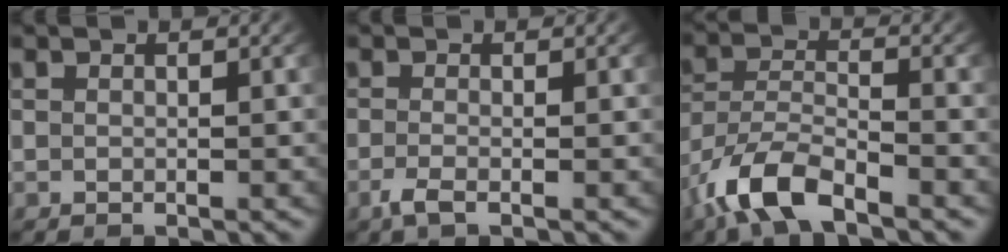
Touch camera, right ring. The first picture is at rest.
{"total": 1.9, "force": [-1.3, 0.4, 1.3], "torque": [-0.037, -0.014, -0.020]}
{"total": 4.5, "force": [-3.1, 1.7, 2.9], "torque": [-0.074, -0.023, -0.046]}